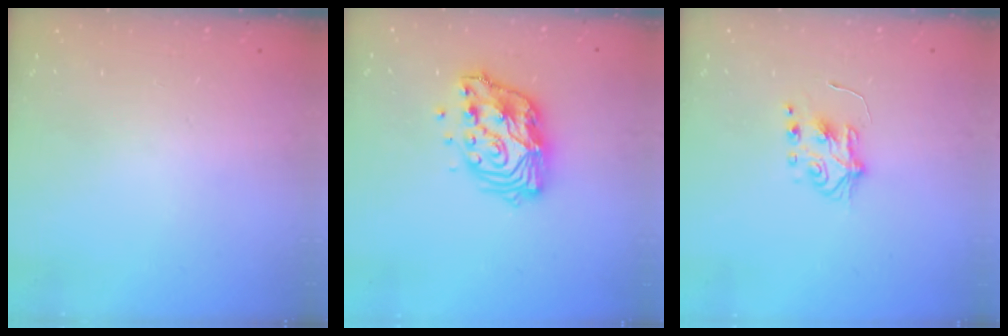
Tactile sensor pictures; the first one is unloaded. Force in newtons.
{"total": 12.4, "press": 12.3, "slide": 1.1}
{"total": 5.8, "press": 5.8, "slide": 0.6}